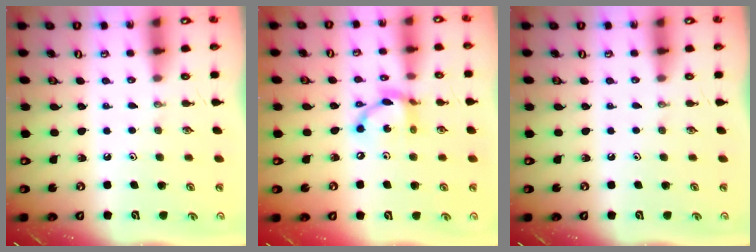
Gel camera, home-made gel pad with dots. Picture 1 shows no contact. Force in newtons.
{"total": 12.0, "press": 12.0, "slide": 0.9}
{"total": 0.0}